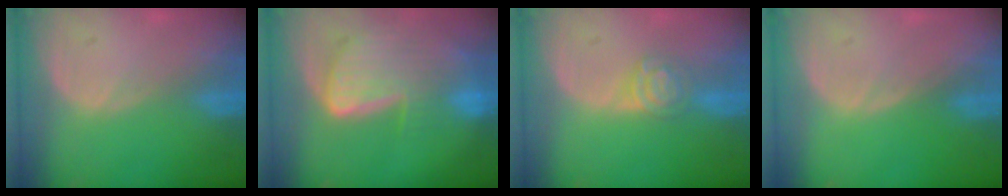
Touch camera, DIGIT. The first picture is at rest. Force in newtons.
{"total": 9.2, "press": 8.0, "slide": 4.7}
{"total": 4.4, "press": 3.9, "slide": 1.9}
{"total": 0.0}